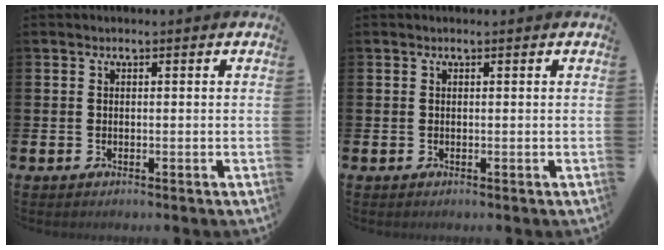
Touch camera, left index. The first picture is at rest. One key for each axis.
{"total": 0.0}